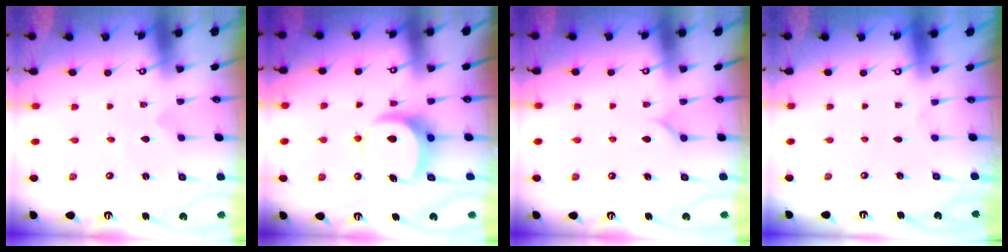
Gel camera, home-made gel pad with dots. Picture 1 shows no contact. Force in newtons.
{"total": 8.4, "press": 8.4, "slide": 1.1}
{"total": 6.9, "press": 6.8, "slide": 0.6}
{"total": 0.0}